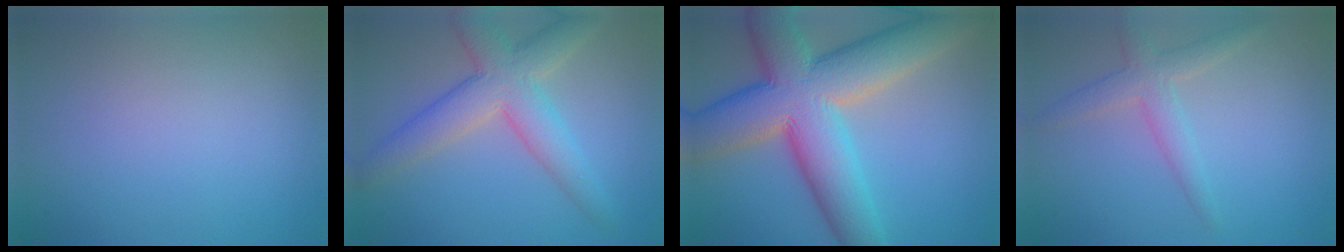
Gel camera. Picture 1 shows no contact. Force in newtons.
{"total": 6.3, "press": 6.3, "slide": 0.3}
{"total": 13.2, "press": 13.2, "slide": 0.9}
{"total": 2.8, "press": 2.8, "slide": 0.1}